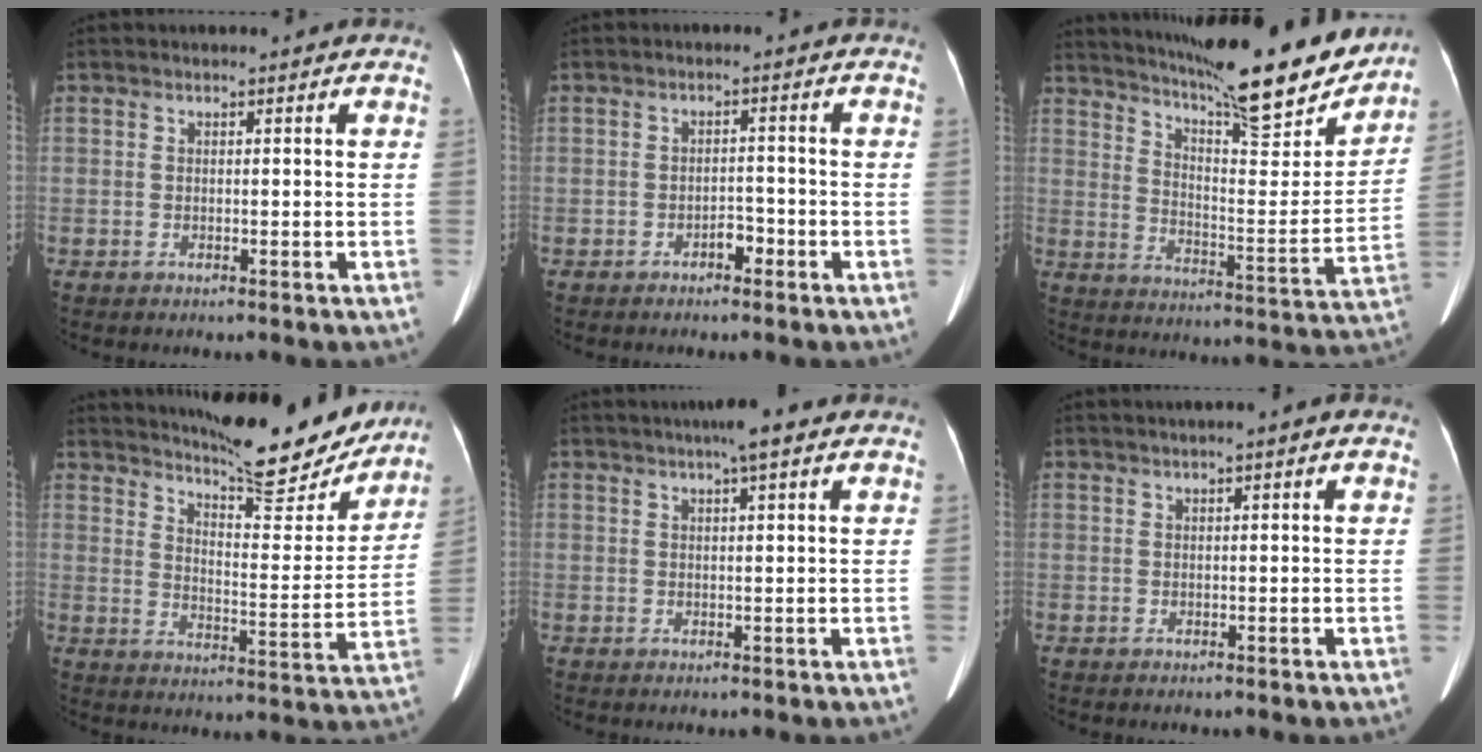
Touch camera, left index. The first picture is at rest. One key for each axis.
{"total": 2.0, "fx": -1.4, "fy": 0.9, "fz": 1.0, "tx": -0.014, "ty": 0.004, "tz": -0.023}
{"total": 22.4, "fx": 18.9, "fy": 2.6, "fz": 11.7, "tx": -0.189, "ty": -0.030, "tz": 0.267}
{"total": 17.8, "fx": 16.1, "fy": 2.8, "fz": 7.1, "tx": -0.105, "ty": -0.031, "tz": 0.215}
{"total": 3.7, "fx": 2.3, "fy": 0.1, "fz": 2.9, "tx": -0.047, "ty": 0.013, "tz": 0.033}
{"total": 1.3, "fx": 0.6, "fy": 0.0, "fz": 1.1, "tx": -0.023, "ty": 0.006, "tz": 0.009}